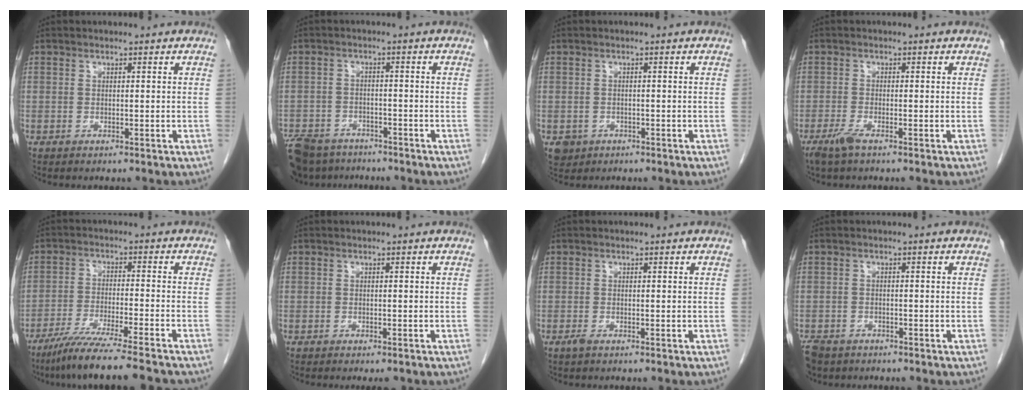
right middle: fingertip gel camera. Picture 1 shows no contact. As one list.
[{"total": 11.4, "force": [-9.0, 5.6, 4.3], "torque": [-0.097, -0.012, -0.138]}, {"total": 2.4, "force": [-1.1, 2.1, 0.4], "torque": [-0.007, 0.004, -0.013]}, {"total": 2.2, "force": [-1.5, 0.3, 1.6], "torque": [-0.041, -0.006, -0.032]}, {"total": 12.9, "force": [-10.9, -1.0, 6.9], "torque": [-0.094, -0.039, -0.174]}, {"total": 1.6, "force": [-1.3, 0.4, 0.8], "torque": [-0.010, -0.004, -0.015]}, {"total": 0.8, "force": [-0.5, 0.1, 0.5], "torque": [-0.014, -0.002, -0.010]}, {"total": 5.1, "force": [-4.0, 2.9, 1.5], "torque": [-0.032, -0.005, -0.066]}]